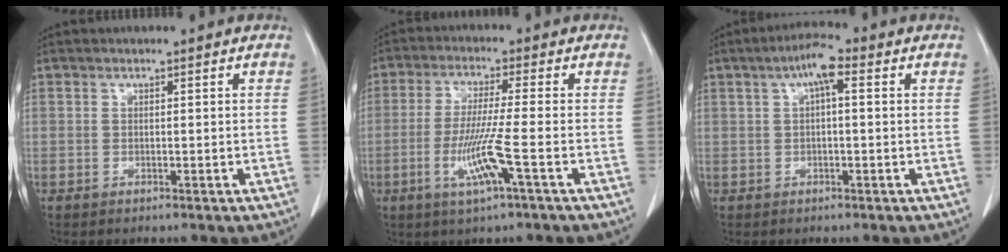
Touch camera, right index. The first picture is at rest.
{"total": 8.1, "force": [-2.7, -0.7, 7.6], "torque": [-0.153, -0.016, -0.055]}
{"total": 4.7, "force": [1.6, 1.1, 4.3], "torque": [-0.080, 0.018, 0.024]}